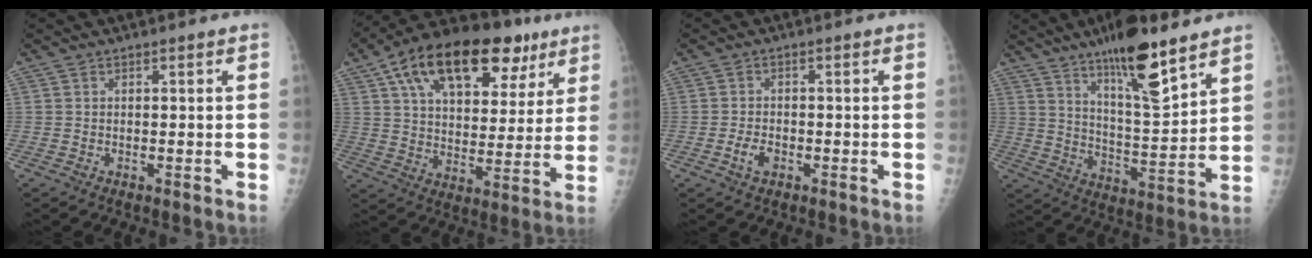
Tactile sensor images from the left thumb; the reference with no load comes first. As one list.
[{"total": 25.3, "force": [13.1, 13.2, 17.1], "torque": [-0.240, 0.007, 0.207]}, {"total": 2.8, "force": [-1.2, 1.7, 1.9], "torque": [-0.034, 0.006, -0.021]}, {"total": 15.4, "force": [10.4, 3.3, 10.9], "torque": [-0.166, -0.066, 0.181]}]